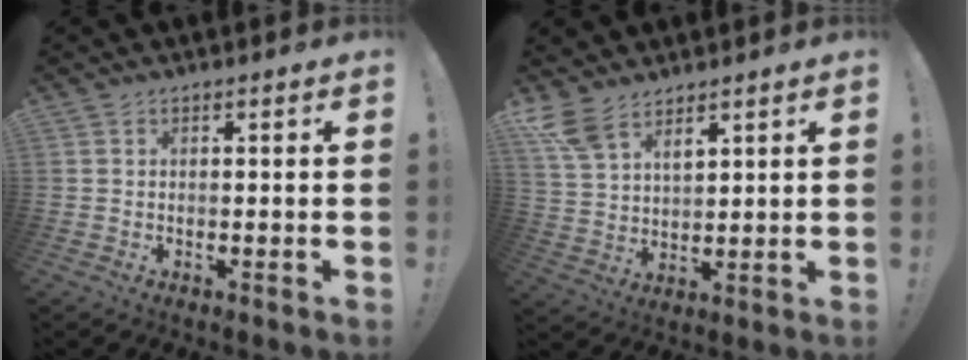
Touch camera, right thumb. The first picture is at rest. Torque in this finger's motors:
{"motor_torque": [-0.04, 0.32, 0.38, 0.32, 0.30]}